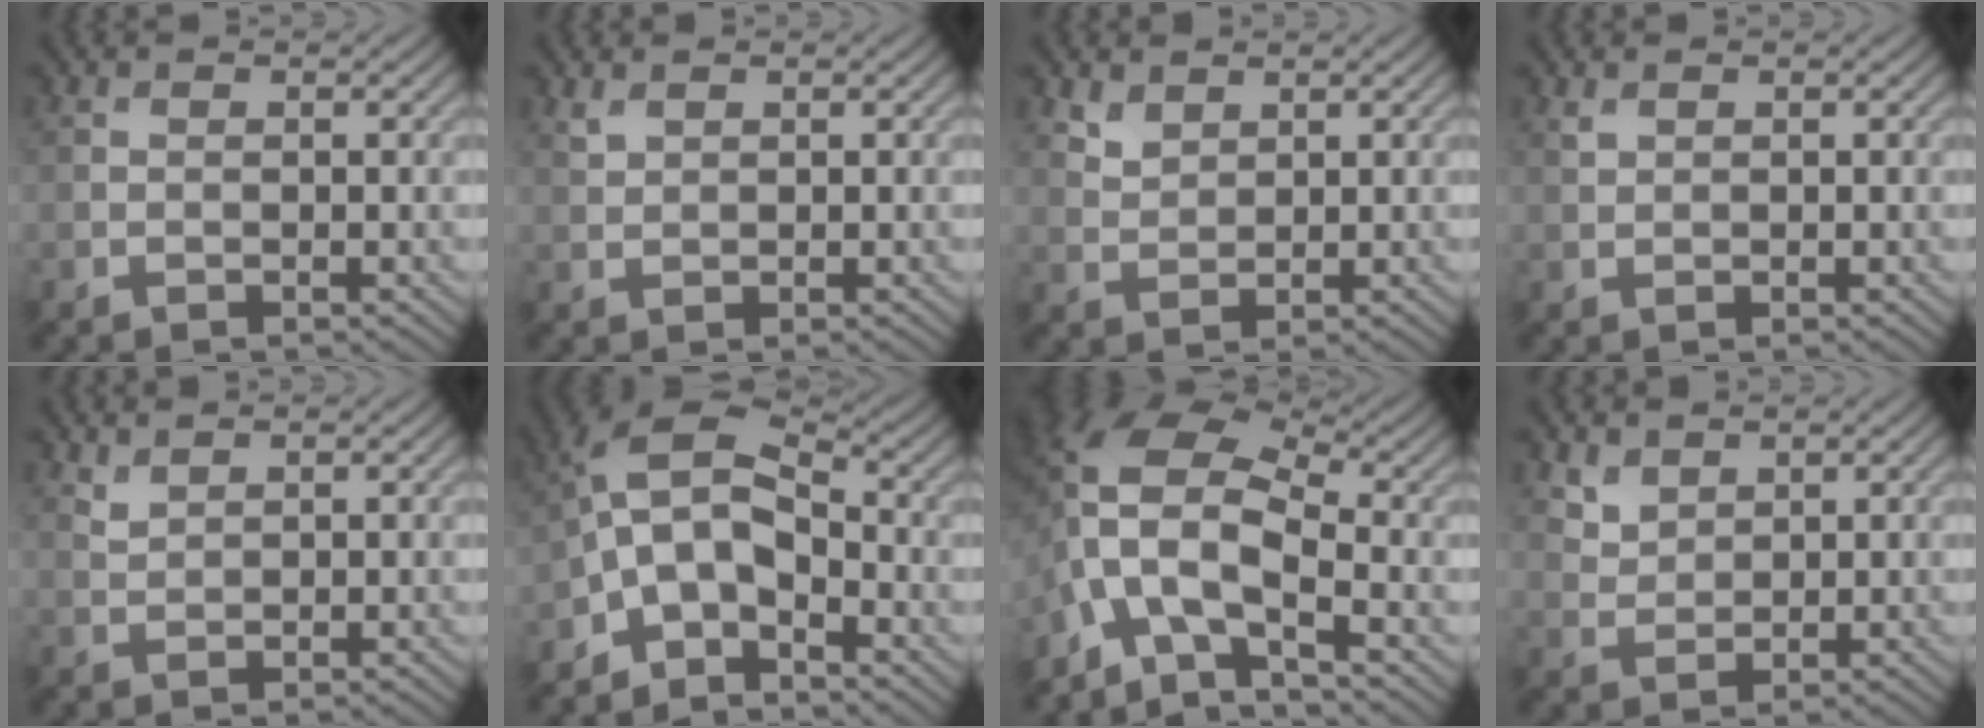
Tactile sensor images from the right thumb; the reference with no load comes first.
{"total": 1.1, "force": [0.9, 0.4, 0.4], "torque": [-0.017, -0.001, 0.022]}
{"total": 2.5, "force": [1.9, 1.3, 0.9], "torque": [-0.027, -0.003, 0.046]}
{"total": 0.8, "force": [0.6, 0.3, 0.3], "torque": [-0.014, 0.000, 0.015]}
{"total": 1.3, "force": [1.2, 0.4, 0.5], "torque": [-0.023, -0.001, 0.029]}
{"total": 8.9, "force": [-3.3, 4.7, 6.8], "torque": [-0.135, 0.010, -0.082]}
{"total": 9.7, "force": [-4.1, 4.4, 7.6], "torque": [-0.158, -0.004, -0.097]}
{"total": 3.0, "force": [2.1, 1.8, 1.1], "torque": [-0.031, -0.007, 0.051]}